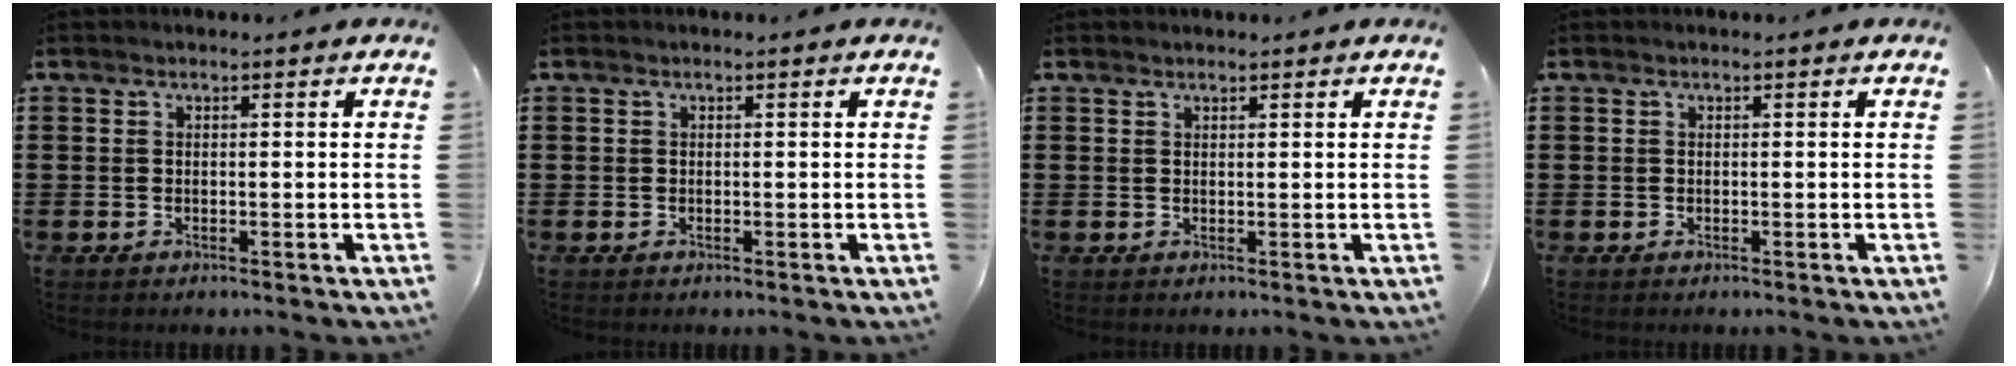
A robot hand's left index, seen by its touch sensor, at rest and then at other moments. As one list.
[{"total": 0.0}, {"total": 0.7, "force": [0.7, 0.1, 0.2], "torque": [-0.005, 0.000, 0.013]}, {"total": 0.0}]